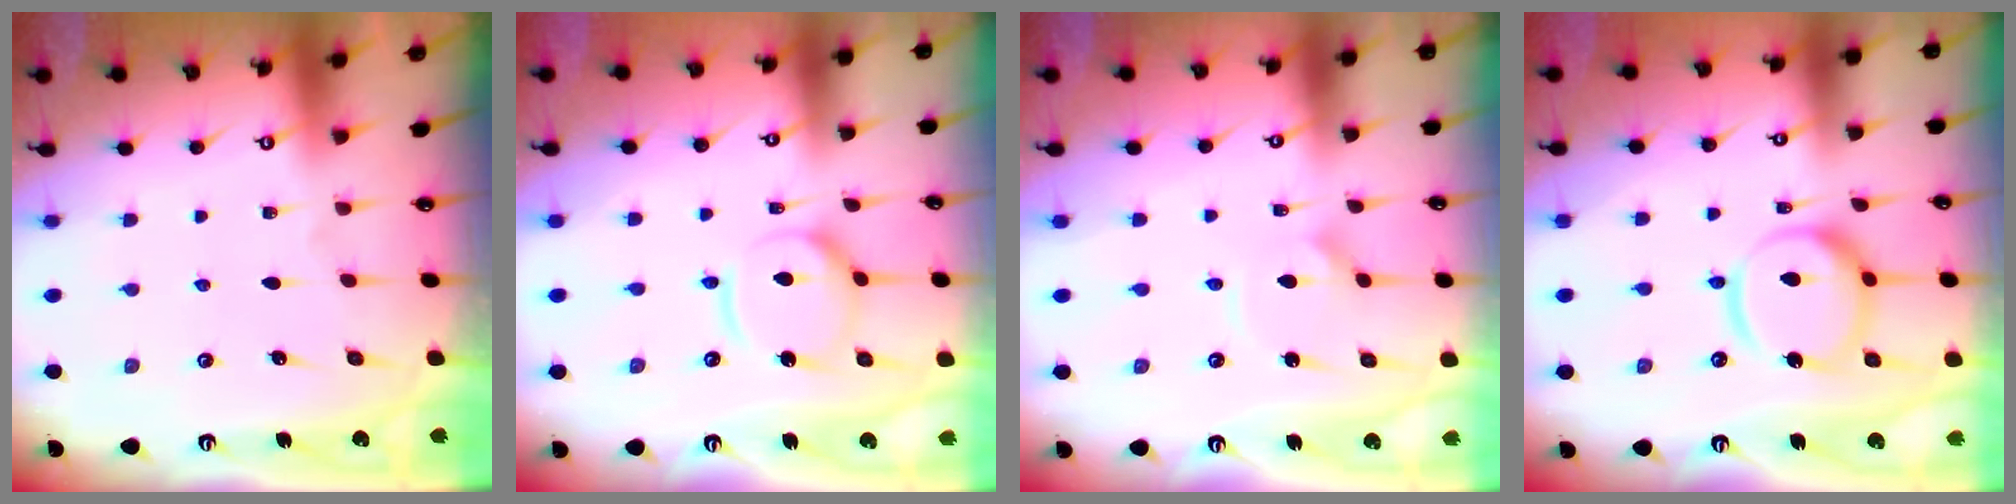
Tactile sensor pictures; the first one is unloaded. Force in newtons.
{"total": 11.7, "press": 11.7, "slide": 1.3}
{"total": 3.1, "press": 3.1, "slide": 0.3}
{"total": 16.9, "press": 16.8, "slide": 1.8}